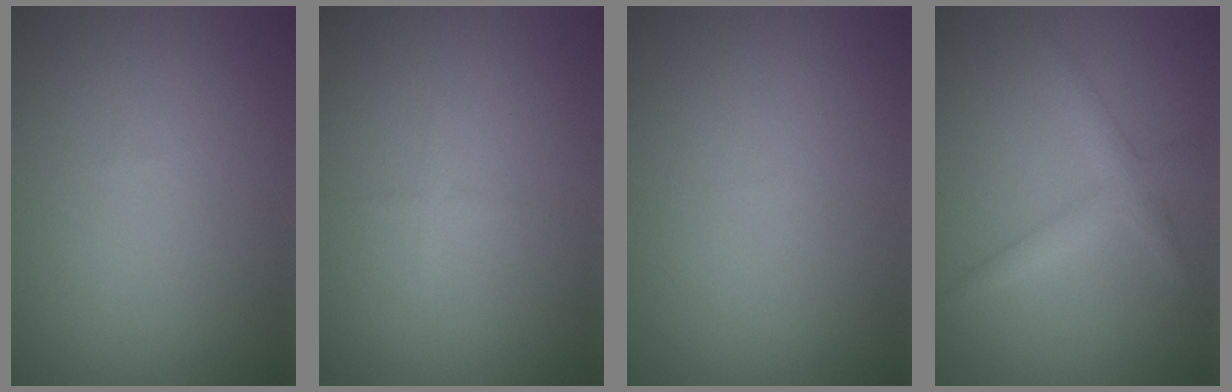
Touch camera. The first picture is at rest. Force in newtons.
{"total": 0.6, "press": 0.6, "slide": 0.0}
{"total": 0.0}
{"total": 2.2, "press": 2.2, "slide": 0.1}